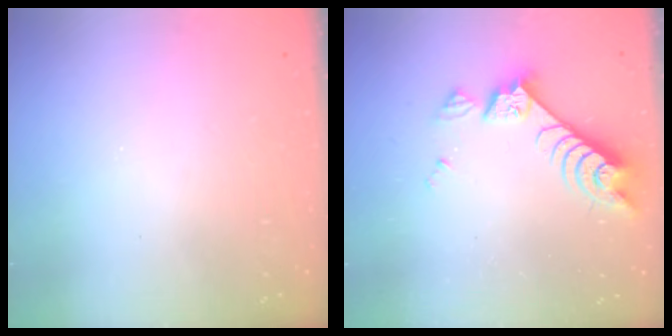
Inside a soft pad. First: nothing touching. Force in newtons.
{"total": 8.3, "press": 8.2, "slide": 1.3}